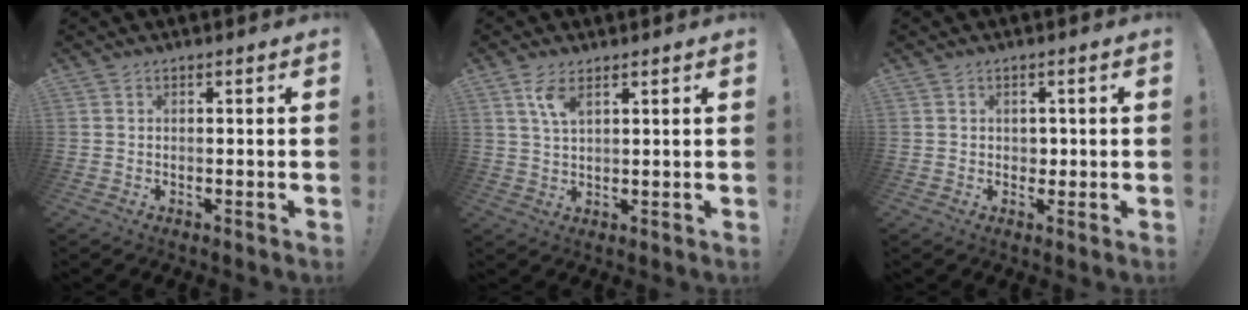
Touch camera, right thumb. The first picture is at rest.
{"total": 5.2, "force": [2.7, 2.0, 3.9], "torque": [-0.066, -0.010, 0.047]}
{"total": 2.2, "force": [0.4, 2.2, 0.2], "torque": [0.008, -0.003, 0.006]}